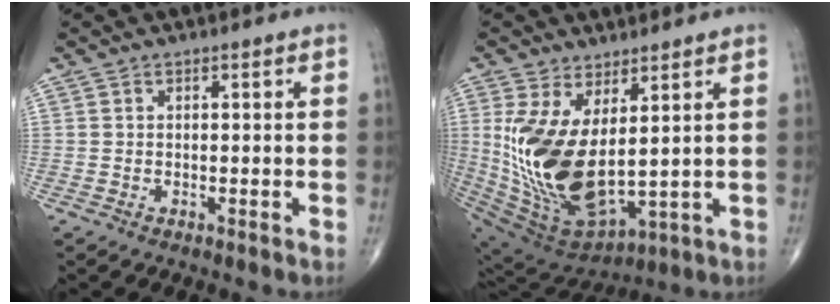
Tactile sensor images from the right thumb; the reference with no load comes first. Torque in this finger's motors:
{"motor_torque": [2.03, 2.99, 1.96, 0.04, 0.63]}